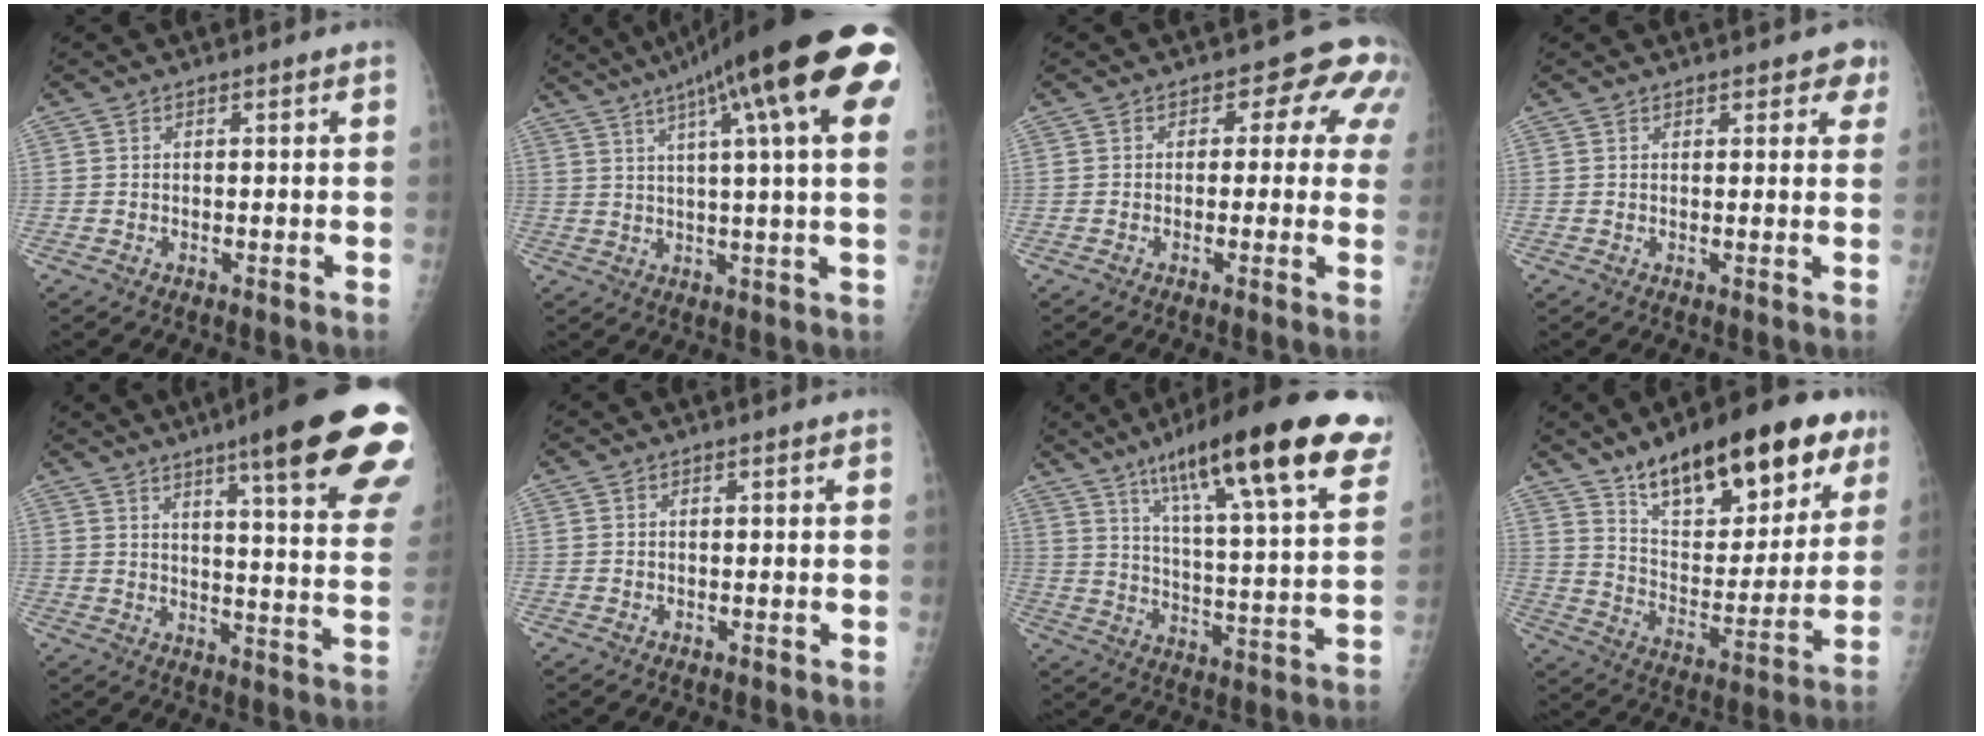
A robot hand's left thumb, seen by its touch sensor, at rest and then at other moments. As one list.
[{"total": 24.4, "force": [11.2, 3.8, 21.4], "torque": [-0.288, 0.015, 0.148]}, {"total": 7.4, "force": [2.0, 4.7, 5.3], "torque": [-0.008, 0.006, 0.007]}, {"total": 3.6, "force": [2.5, 1.8, 1.8], "torque": [0.011, -0.008, 0.027]}, {"total": 24.5, "force": [15.2, 2.9, 19.0], "torque": [-0.218, -0.061, 0.193]}, {"total": 0.0}, {"total": 27.5, "force": [16.2, 4.7, 21.7], "torque": [-0.312, -0.035, 0.242]}, {"total": 25.9, "force": [16.0, 10.1, 17.7], "torque": [-0.222, -0.048, 0.252]}]